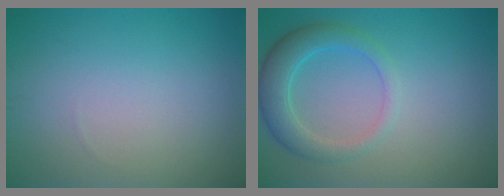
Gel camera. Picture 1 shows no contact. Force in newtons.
{"total": 3.8, "press": 3.8, "slide": 0.2}